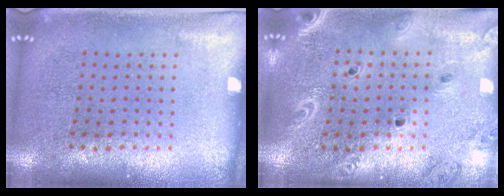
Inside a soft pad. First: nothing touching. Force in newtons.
{"total": 2.1, "press": 1.9, "slide": 0.9}